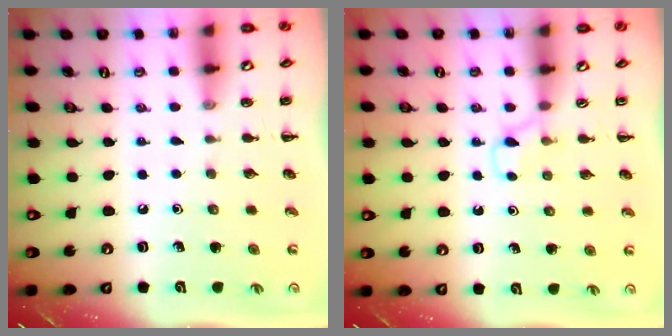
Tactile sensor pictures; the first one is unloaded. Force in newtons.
{"total": 2.8, "press": 2.5, "slide": 1.1}